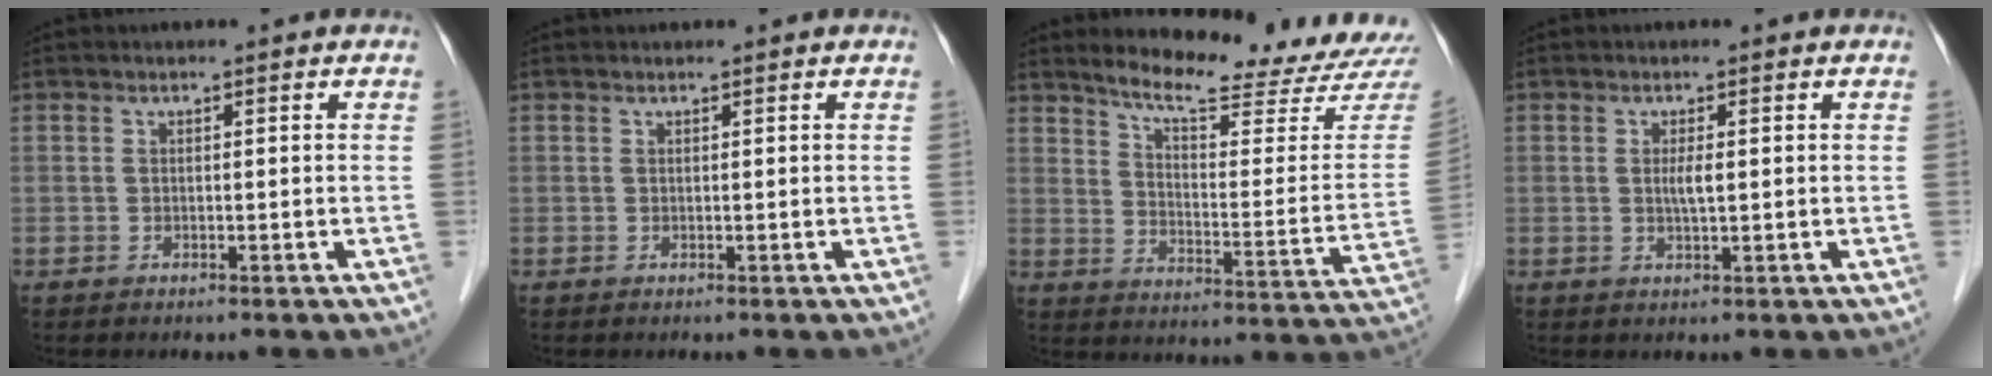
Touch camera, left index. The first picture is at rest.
{"total": 0.0}
{"total": 19.7, "force": [18.6, 0.5, 6.4], "torque": [-0.094, -0.097, 0.236]}
{"total": 1.9, "force": [0.1, 0.1, 1.9], "torque": [-0.037, -0.004, 0.001]}